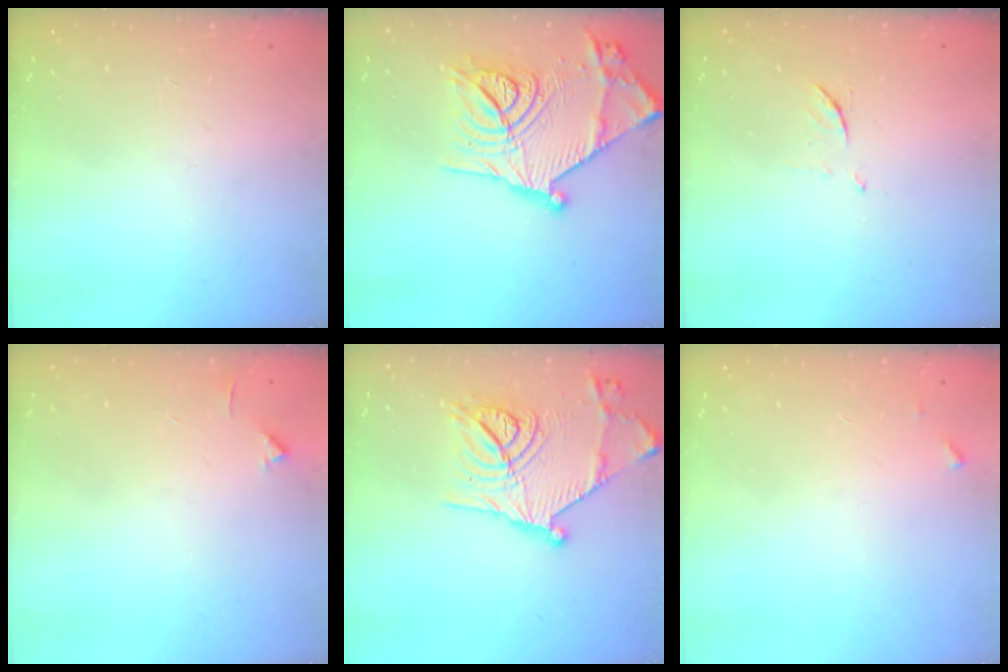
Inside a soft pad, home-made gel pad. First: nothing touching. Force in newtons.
{"total": 22.3, "press": 22.3, "slide": 1.1}
{"total": 5.5, "press": 5.4, "slide": 0.7}
{"total": 4.0, "press": 3.9, "slide": 0.5}
{"total": 17.2, "press": 17.1, "slide": 1.9}
{"total": 3.6, "press": 3.6, "slide": 0.2}